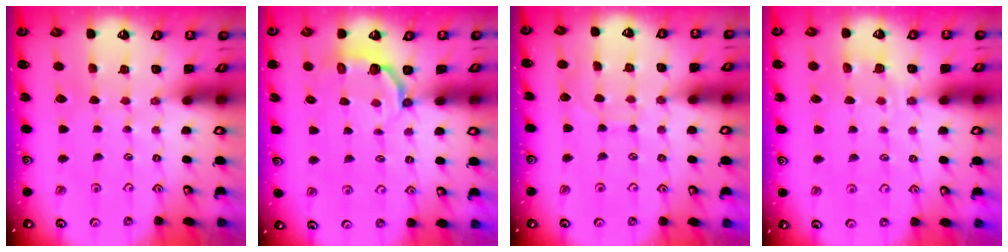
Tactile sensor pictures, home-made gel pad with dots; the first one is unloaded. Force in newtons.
{"total": 3.3, "press": 1.9, "slide": 2.7}
{"total": 6.7, "press": 6.7, "slide": 0.4}
{"total": 3.9, "press": 3.7, "slide": 1.2}